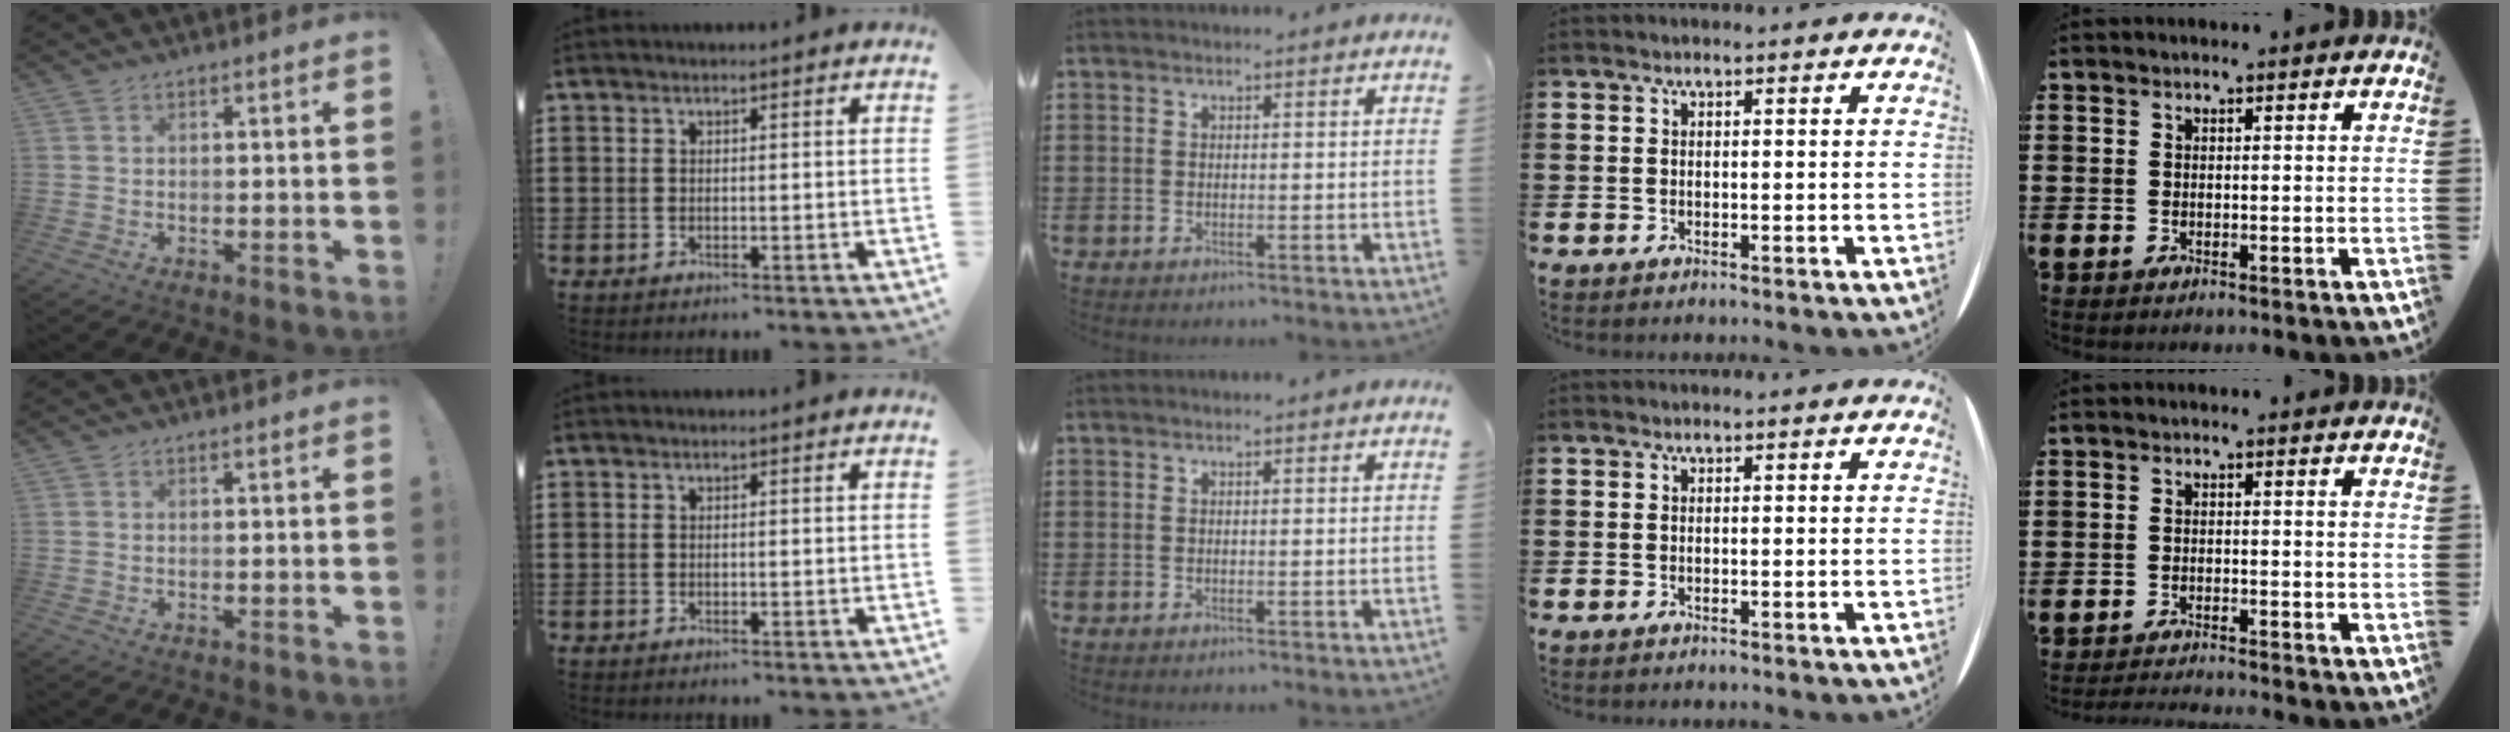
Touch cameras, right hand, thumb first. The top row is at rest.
{"little": {"total": 1.4, "force": [-1.4, -0.2, 0.1], "torque": [-0.002, 0.001, -0.027]}}